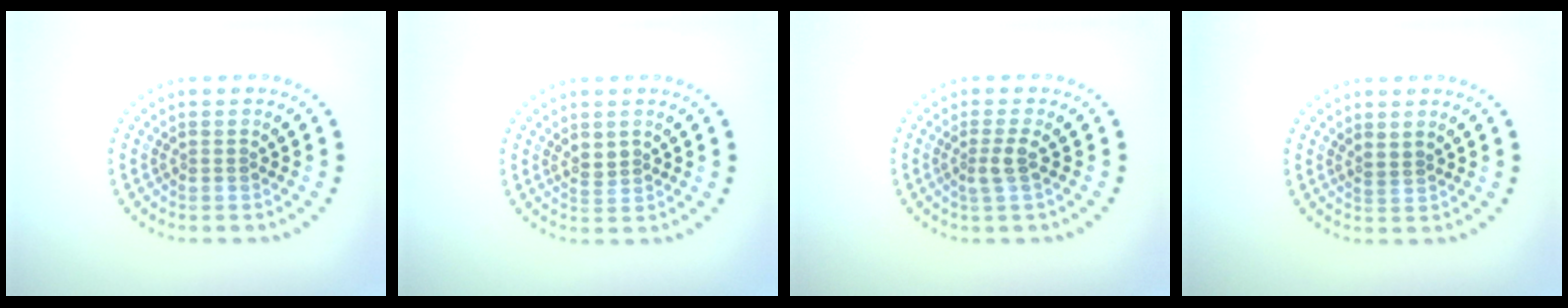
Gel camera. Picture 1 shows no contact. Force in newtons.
{"total": 1.2, "press": 1.2, "slide": 0.4}
{"total": 1.8, "press": 1.3, "slide": 1.2}
{"total": 0.6, "press": 0.4, "slide": 0.4}